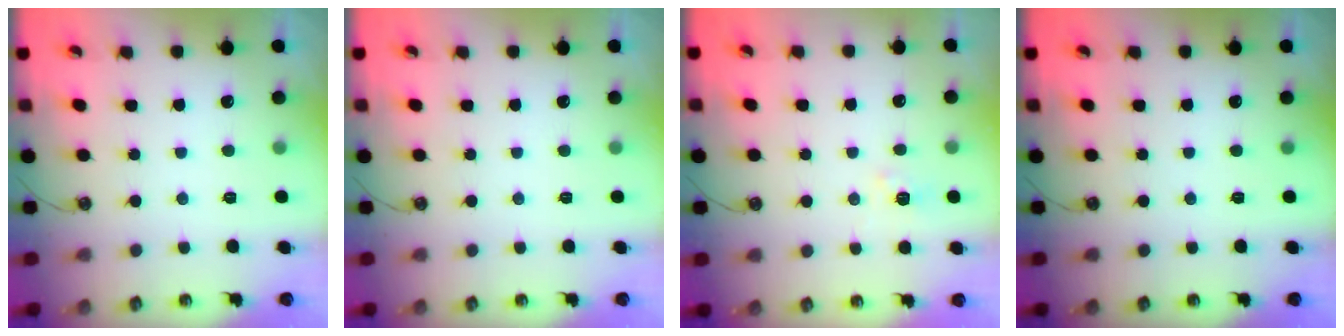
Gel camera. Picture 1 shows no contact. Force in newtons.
{"total": 0.0}
{"total": 3.9, "press": 3.8, "slide": 0.6}
{"total": 0.0}